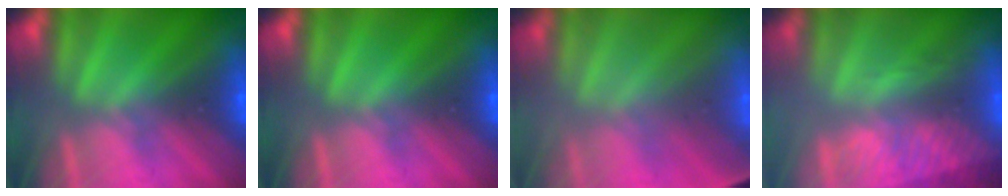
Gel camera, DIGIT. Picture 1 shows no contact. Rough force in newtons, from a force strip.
{"total": 0.0}
{"total": 1.3}
{"total": 2.9}